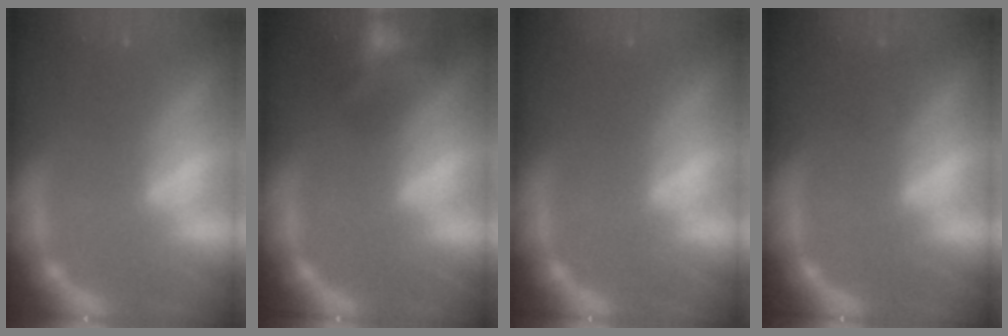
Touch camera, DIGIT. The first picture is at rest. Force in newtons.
{"total": 9.0}
{"total": 0.0}
{"total": 0.9}